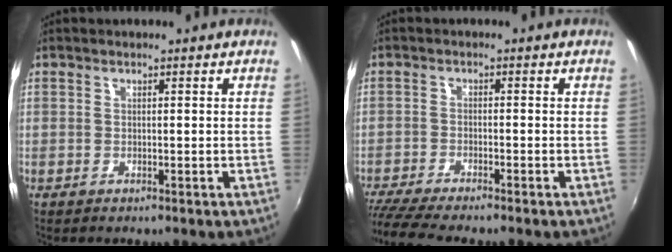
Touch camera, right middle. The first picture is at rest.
{"total": 8.8, "force": [-7.8, -0.1, 4.1], "torque": [-0.106, -0.035, -0.137]}